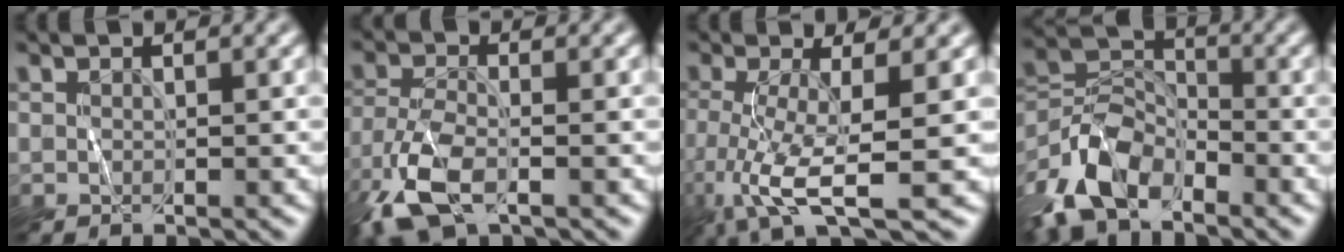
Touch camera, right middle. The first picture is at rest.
{"total": 6.7, "force": [-4.0, 2.4, 4.9], "torque": [-0.115, -0.010, -0.087]}
{"total": 6.1, "force": [-2.1, 1.0, 5.6], "torque": [-0.120, -0.012, -0.043]}
{"total": 7.4, "force": [-5.5, 3.3, 3.7], "torque": [-0.082, 0.004, -0.121]}